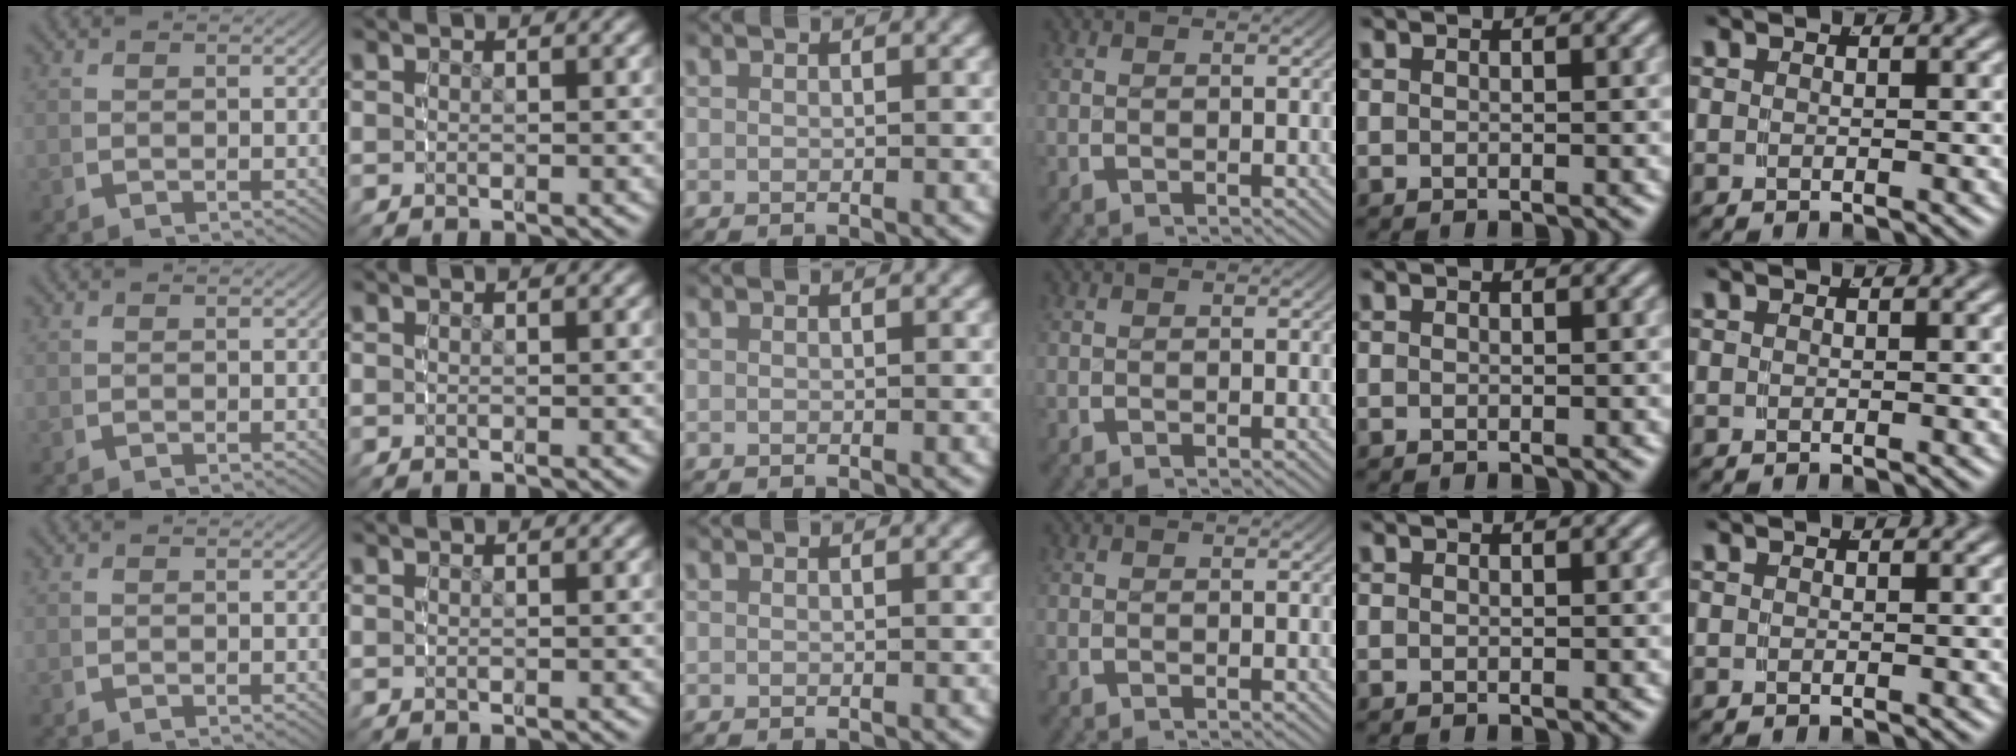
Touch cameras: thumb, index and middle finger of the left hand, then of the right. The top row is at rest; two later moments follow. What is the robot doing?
{"motion": "reach", "object": "coat"}